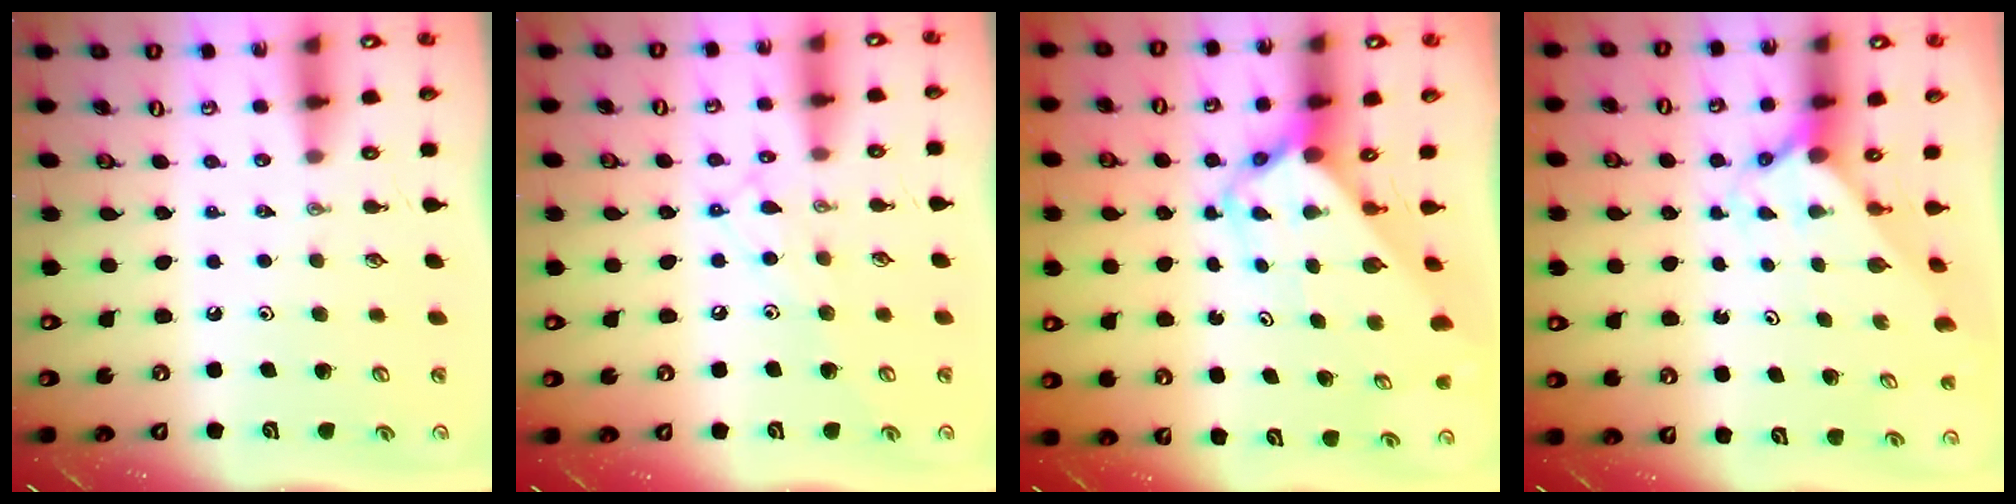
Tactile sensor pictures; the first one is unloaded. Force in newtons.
{"total": 10.2, "press": 10.2, "slide": 0.8}
{"total": 4.2, "press": 4.2, "slide": 0.4}
{"total": 1.7, "press": 1.7, "slide": 0.2}